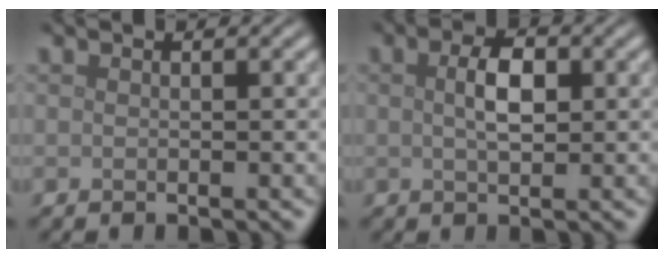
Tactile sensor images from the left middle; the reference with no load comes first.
{"total": 2.9, "force": [0.5, 1.4, 2.5], "torque": [-0.050, 0.003, 0.008]}